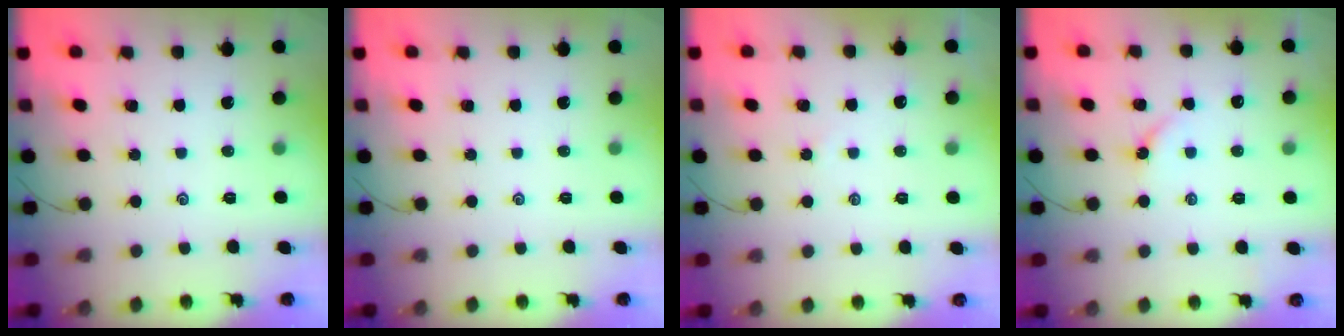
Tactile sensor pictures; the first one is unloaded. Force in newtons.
{"total": 0.0}
{"total": 2.2, "press": 2.2, "slide": 0.5}
{"total": 3.2, "press": 3.2, "slide": 0.5}